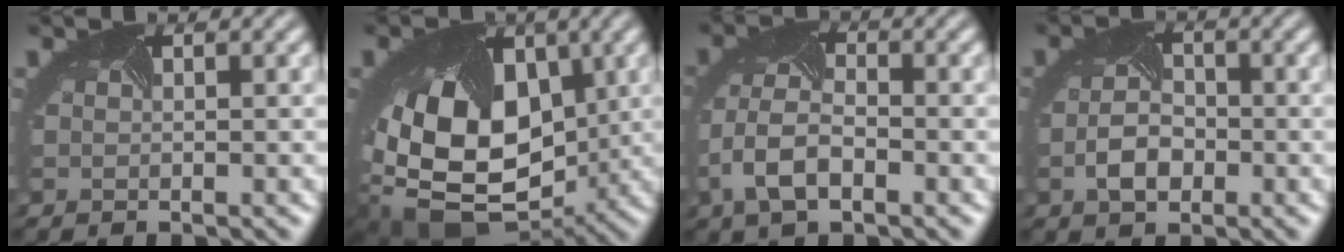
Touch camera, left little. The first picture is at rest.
{"total": 15.6, "force": [-0.5, 10.9, 11.2], "torque": [-0.211, -0.045, 0.010]}
{"total": 5.3, "force": [-2.2, 2.8, 3.9], "torque": [-0.094, -0.003, -0.047]}
{"total": 3.2, "force": [-1.1, 2.1, 2.2], "torque": [-0.046, -0.006, -0.022]}